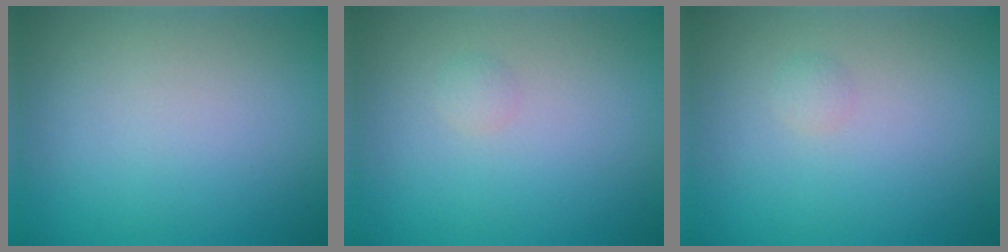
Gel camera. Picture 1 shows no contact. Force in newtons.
{"total": 0.7, "press": 0.7, "slide": 0.0}
{"total": 0.7, "press": 0.7, "slide": 0.0}